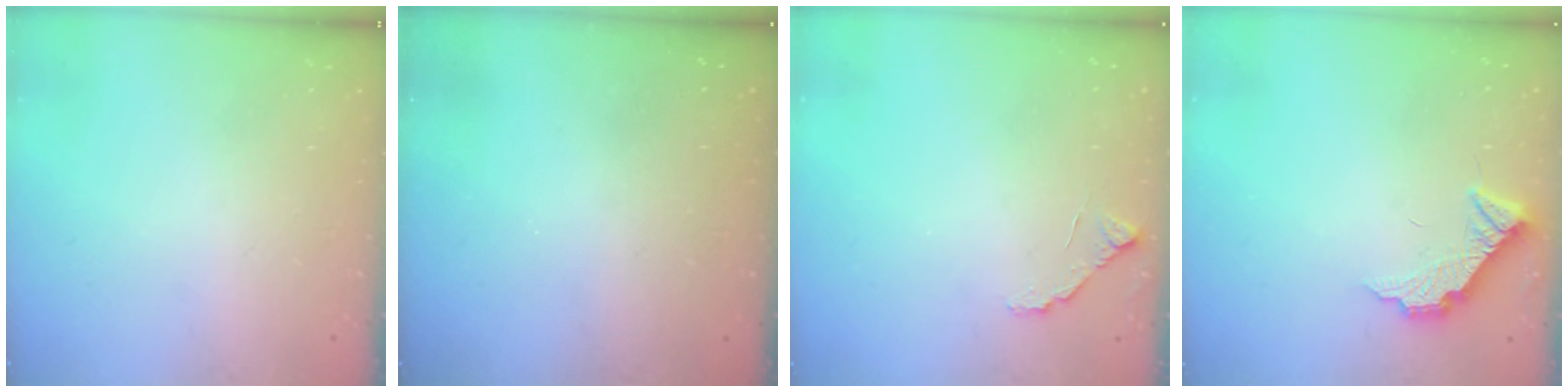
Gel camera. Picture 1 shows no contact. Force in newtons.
{"total": 3.1, "press": 3.1, "slide": 0.1}
{"total": 5.9, "press": 5.9, "slide": 0.6}
{"total": 10.3, "press": 10.3, "slide": 0.2}